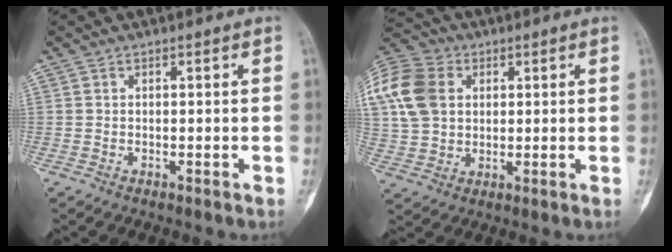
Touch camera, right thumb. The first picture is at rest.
{"total": 20.1, "force": [5.5, 15.2, 12.0], "torque": [-0.279, 0.034, 0.107]}